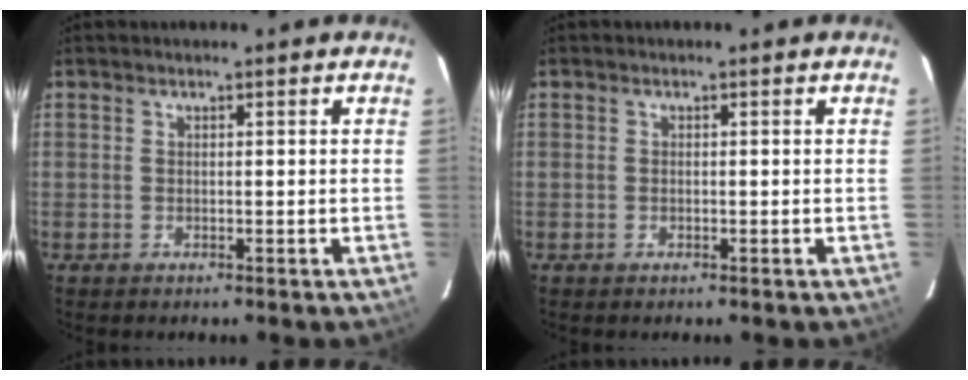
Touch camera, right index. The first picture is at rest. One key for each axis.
{"total": 0.0}